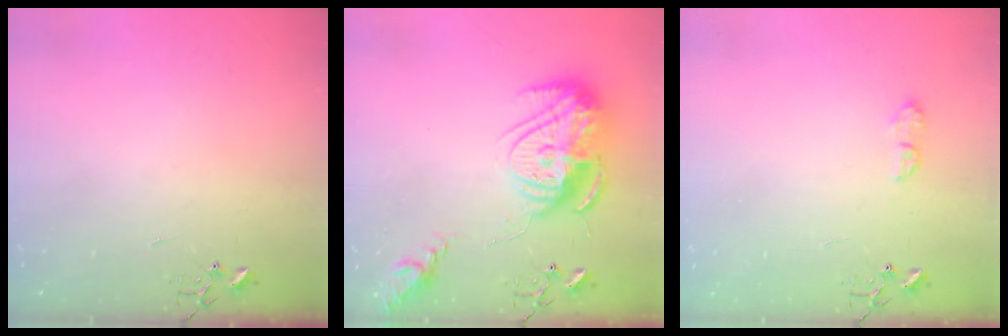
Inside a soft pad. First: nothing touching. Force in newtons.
{"total": 18.7, "press": 18.6, "slide": 1.7}
{"total": 7.0, "press": 7.0, "slide": 0.8}